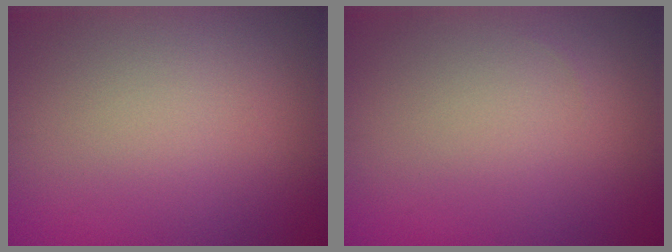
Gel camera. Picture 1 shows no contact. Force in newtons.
{"total": 0.0}